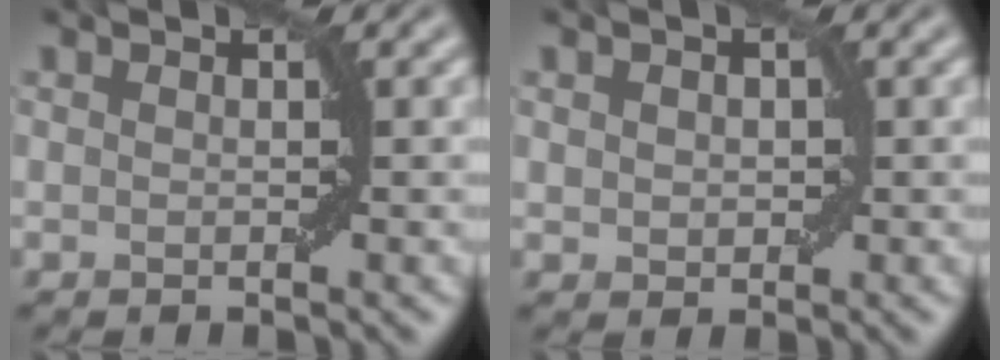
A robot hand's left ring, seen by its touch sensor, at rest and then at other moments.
{"total": 1.5, "force": [0.3, 1.2, 0.8], "torque": [-0.012, 0.001, 0.006]}